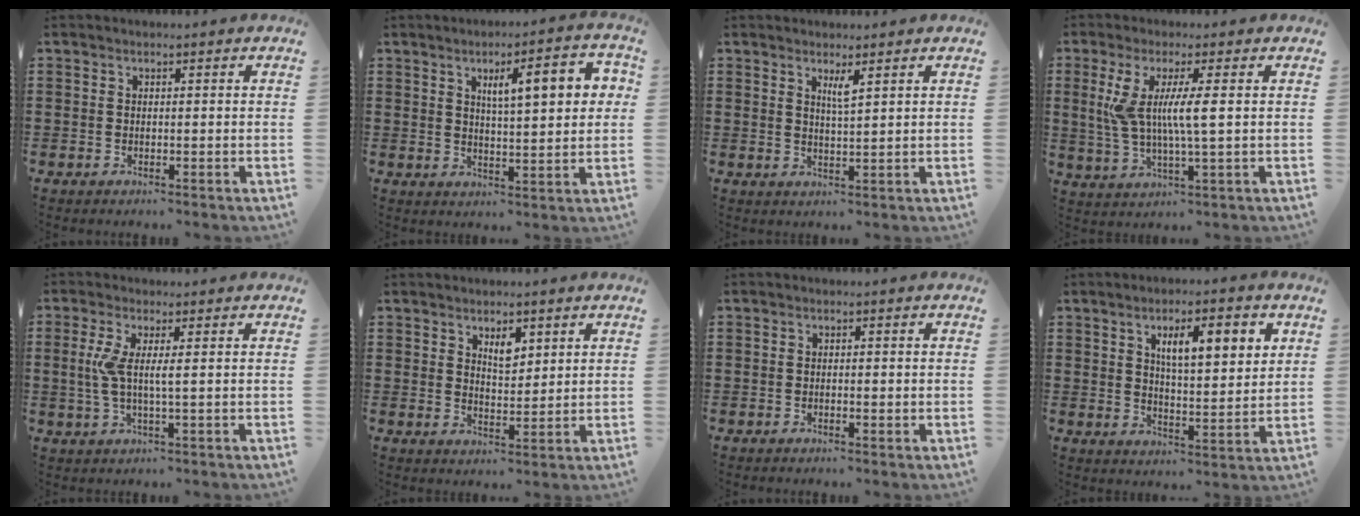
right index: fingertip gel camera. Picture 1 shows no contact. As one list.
[{"total": 7.9, "force": [2.6, 2.1, 7.2], "torque": [-0.117, -0.001, 0.036]}, {"total": 2.3, "force": [1.5, 0.1, 1.7], "torque": [-0.029, -0.005, 0.023]}, {"total": 7.1, "force": [1.0, 0.5, 7.1], "torque": [-0.150, -0.013, 0.010]}, {"total": 4.6, "force": [0.5, 0.3, 4.5], "torque": [-0.111, -0.014, -0.001]}, {"total": 3.6, "force": [2.3, 1.7, 2.1], "torque": [-0.032, -0.001, 0.038]}, {"total": 0.7, "force": [-0.2, 0.1, 0.6], "torque": [-0.012, -0.004, -0.003]}, {"total": 7.3, "force": [2.9, 2.3, 6.3], "torque": [-0.104, -0.002, 0.043]}]